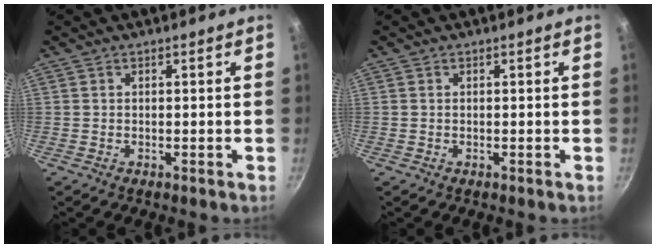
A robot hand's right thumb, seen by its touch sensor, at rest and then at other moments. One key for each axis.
{"total": 0.0}